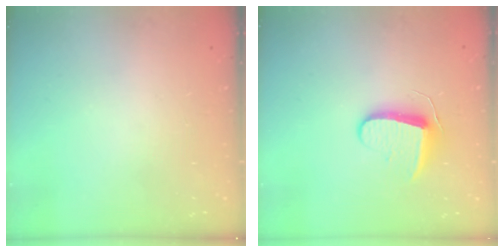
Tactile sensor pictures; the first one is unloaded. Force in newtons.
{"total": 9.6, "press": 9.5, "slide": 0.7}